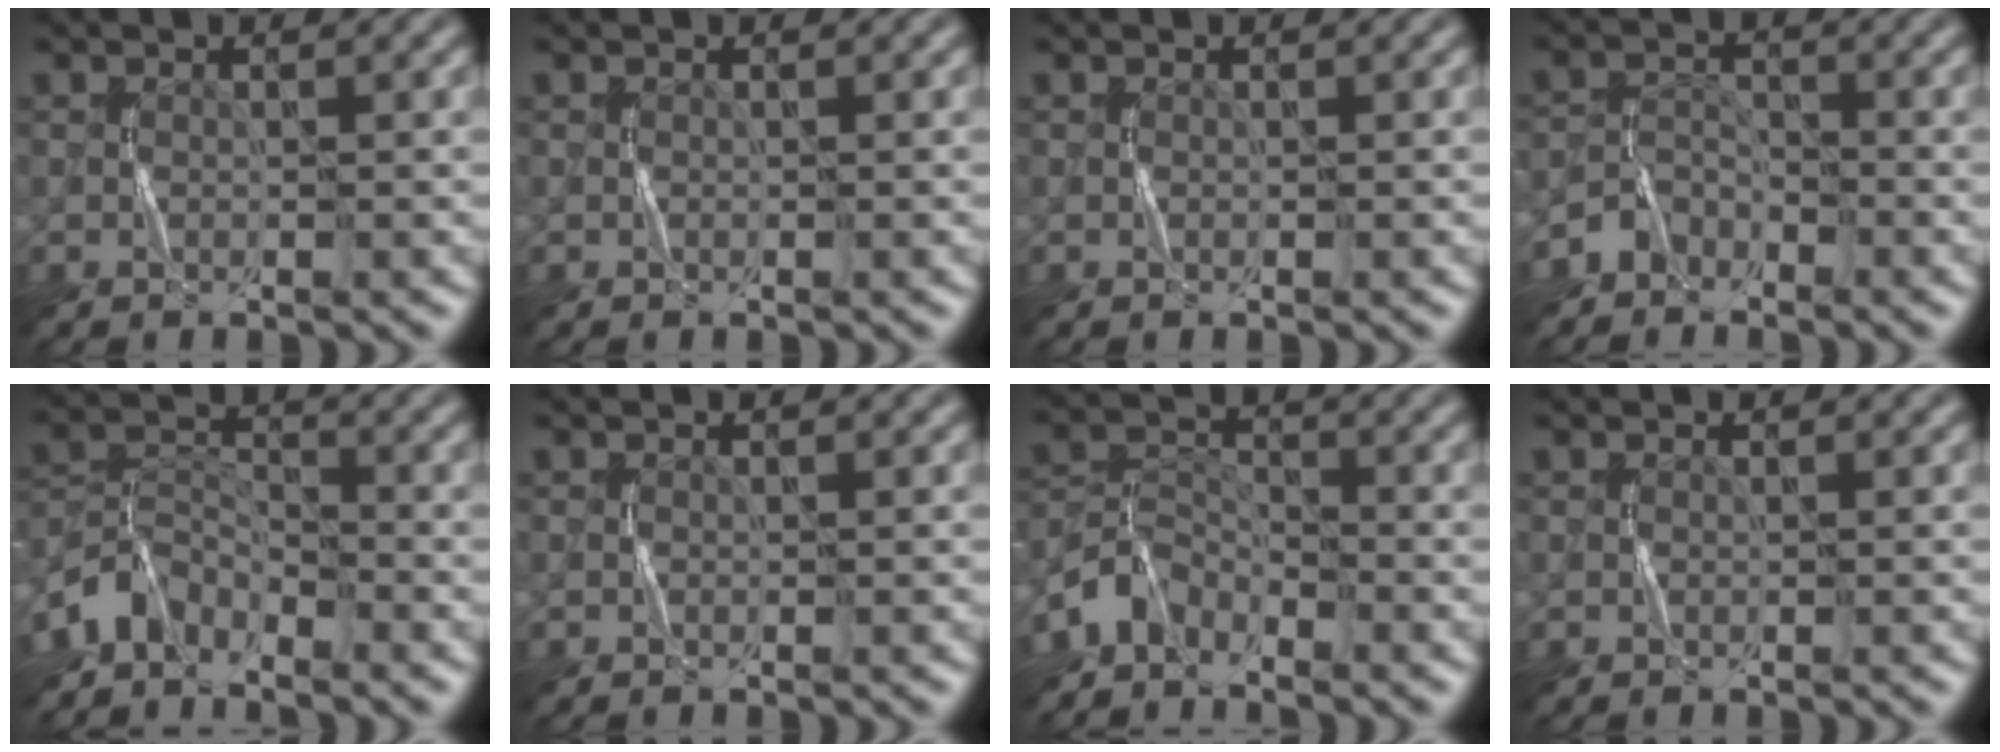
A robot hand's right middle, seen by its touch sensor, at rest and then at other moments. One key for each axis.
{"total": 0.0}
{"total": 0.0}
{"total": 2.1, "fx": -1.8, "fy": 1.1, "fz": 0.3, "tx": -0.003, "ty": 0.014, "tz": -0.039}
{"total": 3.7, "fx": -3.2, "fy": 1.5, "fz": 0.9, "tx": -0.019, "ty": 0.004, "tz": -0.079}
{"total": 0.0}
{"total": 3.3, "fx": -2.8, "fy": 1.4, "fz": 0.7, "tx": -0.014, "ty": 0.007, "tz": -0.070}
{"total": 0.0}